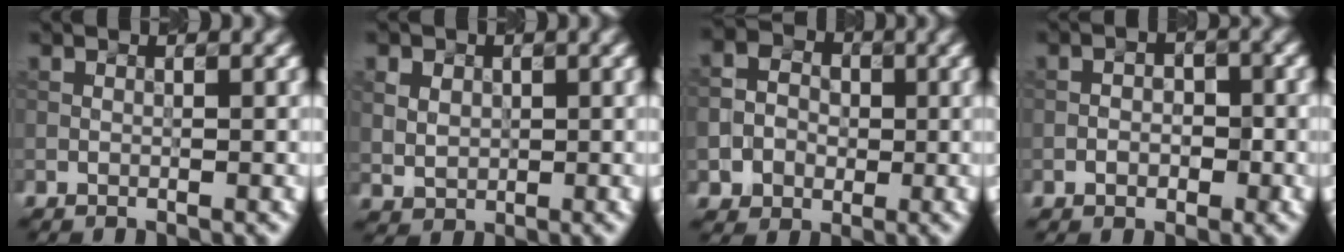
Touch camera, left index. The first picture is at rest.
{"total": 2.4, "force": [1.1, 2.0, 0.6], "torque": [-0.029, 0.012, 0.028]}
{"total": 3.4, "force": [-0.5, 3.3, 0.9], "torque": [-0.008, 0.009, -0.009]}
{"total": 1.6, "force": [-0.8, 1.0, 0.9], "torque": [-0.006, 0.009, -0.012]}